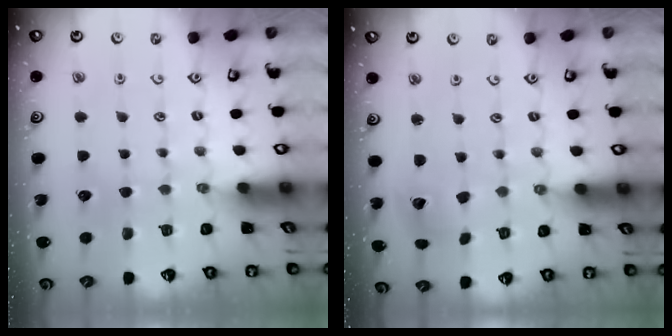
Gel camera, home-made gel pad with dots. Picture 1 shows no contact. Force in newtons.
{"total": 5.3, "press": 5.2, "slide": 0.6}